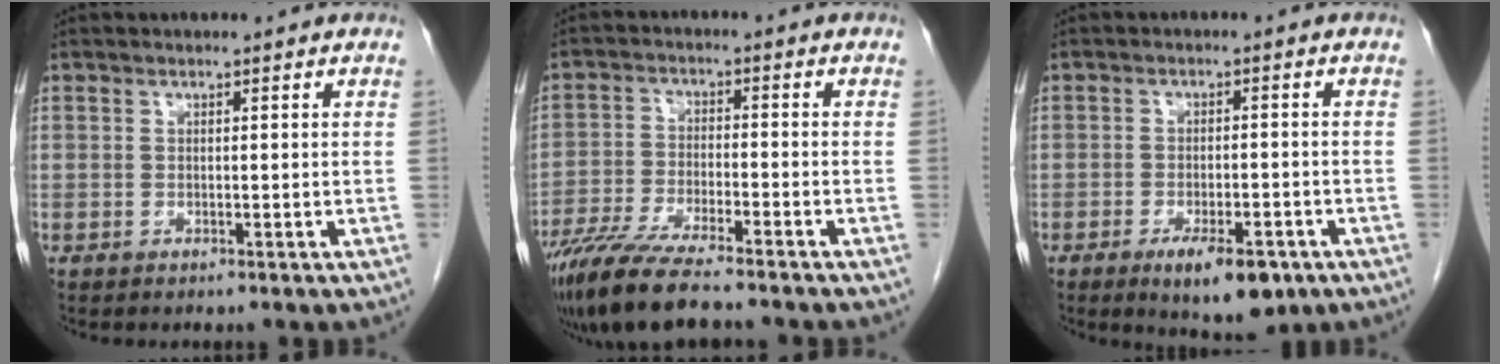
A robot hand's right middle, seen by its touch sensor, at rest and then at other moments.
{"total": 10.9, "force": [-9.1, 1.1, 5.9], "torque": [-0.100, -0.029, -0.156]}
{"total": 8.3, "force": [-4.7, 2.9, 6.2], "torque": [-0.087, -0.007, -0.061]}